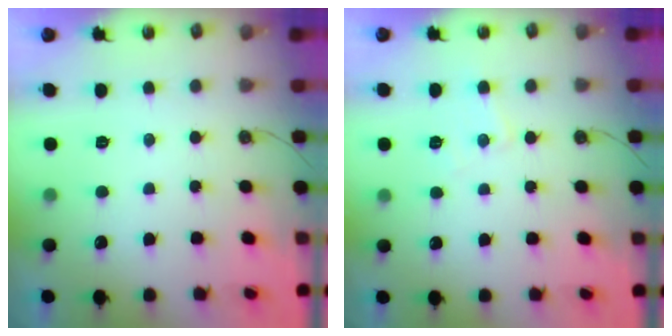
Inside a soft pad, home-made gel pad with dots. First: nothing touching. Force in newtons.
{"total": 5.9, "press": 5.8, "slide": 0.8}